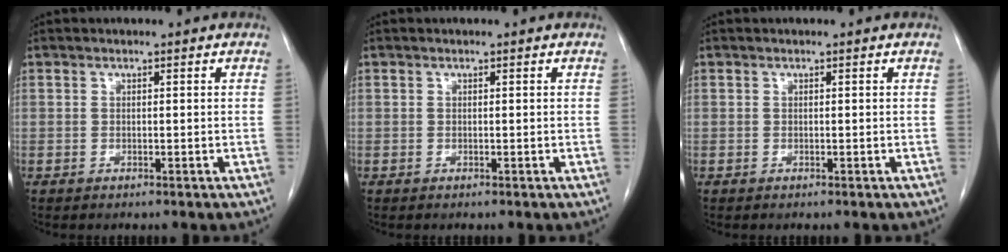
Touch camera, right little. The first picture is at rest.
{"total": 0.0}
{"total": 0.0}